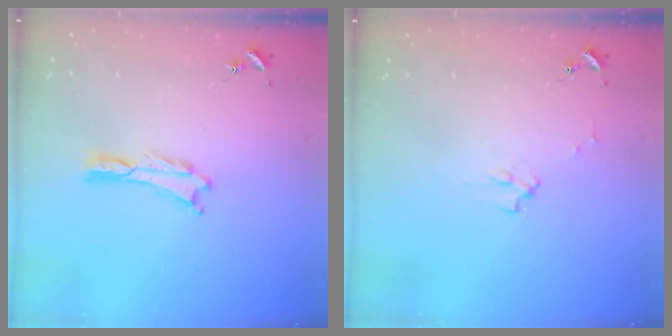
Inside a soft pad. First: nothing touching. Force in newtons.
{"total": 2.2, "press": 2.2, "slide": 0.3}